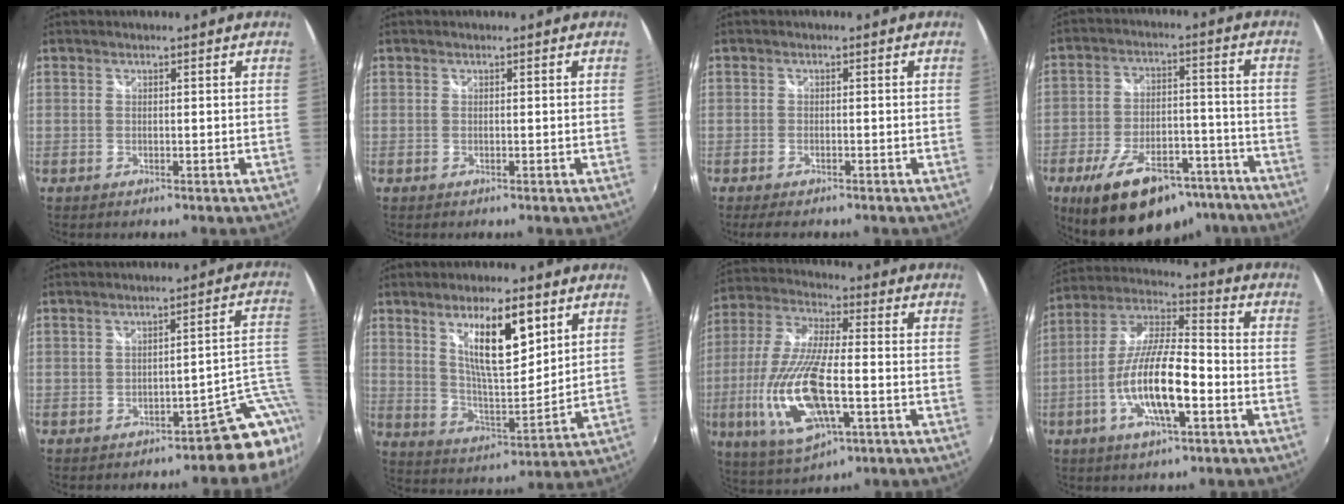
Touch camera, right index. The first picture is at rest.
{"total": 0.0}
{"total": 3.5, "force": [-2.8, 1.0, 1.8], "torque": [-0.040, -0.015, -0.048]}
{"total": 21.2, "force": [-15.0, 9.3, 11.9], "torque": [-0.211, 0.003, -0.207]}
{"total": 7.7, "force": [-3.7, 2.8, 6.2], "torque": [-0.049, 0.016, -0.043]}
{"total": 13.4, "force": [6.5, 3.8, 11.0], "torque": [-0.180, 0.002, 0.124]}
{"total": 18.3, "force": [-4.9, 6.2, 16.5], "torque": [-0.349, -0.018, -0.085]}
{"total": 14.9, "force": [-5.0, 3.7, 13.5], "torque": [-0.268, -0.002, -0.097]}